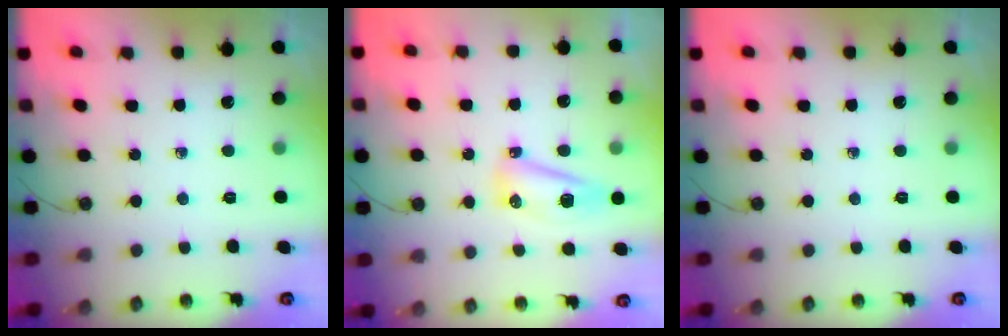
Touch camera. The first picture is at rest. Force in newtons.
{"total": 8.4, "press": 5.3, "slide": 6.5}
{"total": 0.0}